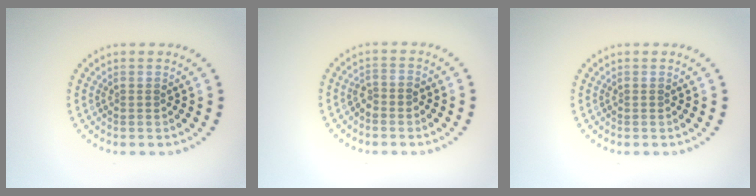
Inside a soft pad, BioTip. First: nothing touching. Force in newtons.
{"total": 1.3, "press": 1.1, "slide": 0.7}
{"total": 0.0}